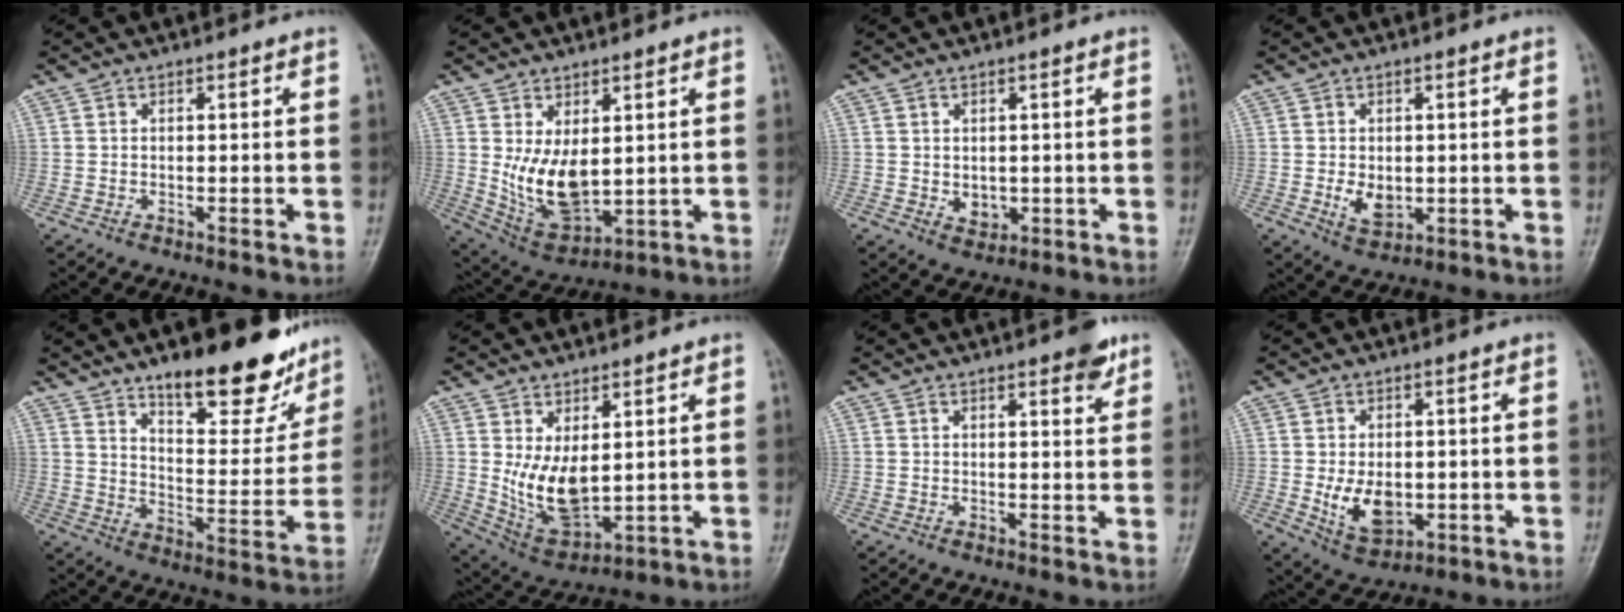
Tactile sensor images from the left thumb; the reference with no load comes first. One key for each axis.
{"total": 11.0, "fx": 1.2, "fy": 6.1, "fz": 9.1, "tx": -0.145, "ty": -0.025, "tz": 0.044}
{"total": 2.9, "fx": -0.1, "fy": 2.3, "fz": 1.9, "tx": -0.019, "ty": -0.004, "tz": 0.009}
{"total": 4.4, "fx": -0.4, "fy": 3.0, "fz": 3.2, "tx": -0.046, "ty": -0.007, "tz": 0.002}
{"total": 19.9, "fx": 14.0, "fy": 7.1, "fz": 12.2, "tx": -0.117, "ty": -0.088, "tz": 0.209}
{"total": 9.9, "fx": 1.7, "fy": 5.1, "fz": 8.3, "tx": -0.136, "ty": -0.029, "tz": 0.054}
{"total": 4.1, "fx": 2.7, "fy": 1.1, "fz": 2.9, "tx": -0.029, "ty": -0.014, "tz": 0.031}
{"total": 7.6, "fx": -0.8, "fy": 5.0, "fz": 5.7, "tx": -0.080, "ty": -0.011, "tz": -0.001}